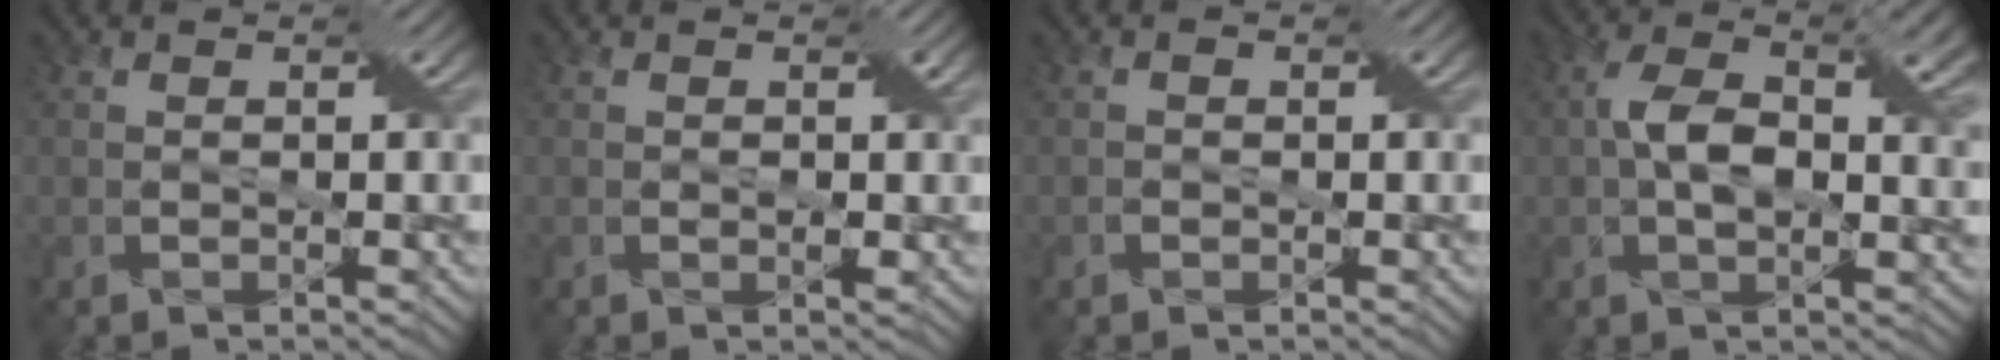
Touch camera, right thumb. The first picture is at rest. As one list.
[{"total": 1.3, "force": [0.1, 0.7, 1.1], "torque": [-0.015, -0.002, 0.003]}, {"total": 0.8, "force": [-0.4, 0.7, 0.3], "torque": [-0.007, 0.000, -0.008]}, {"total": 9.4, "force": [0.9, 4.8, 8.1], "torque": [-0.156, 0.009, 0.010]}]